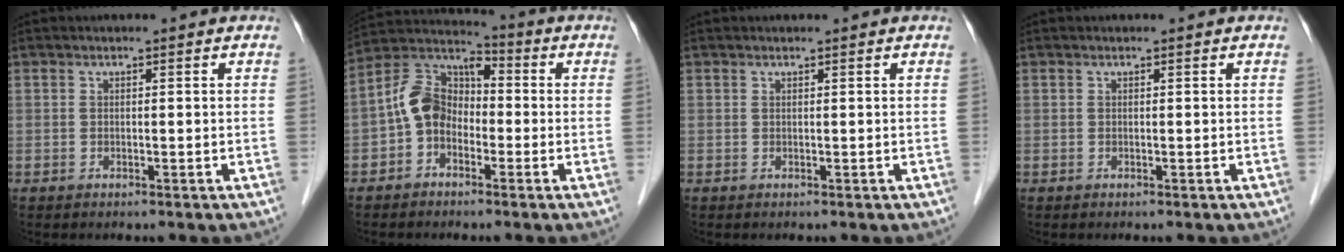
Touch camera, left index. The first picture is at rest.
{"total": 8.1, "force": [-1.9, 5.8, 5.4], "torque": [-0.121, 0.033, -0.049]}
{"total": 0.0}
{"total": 0.0}